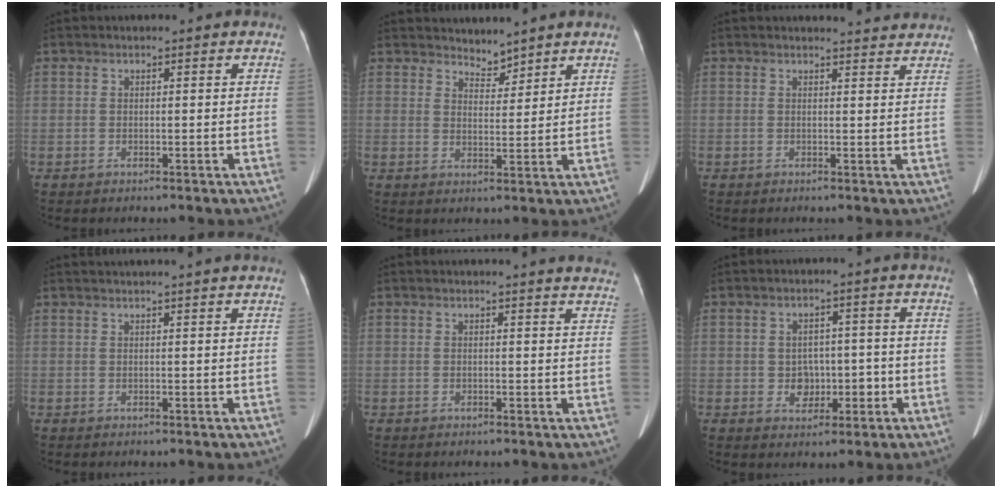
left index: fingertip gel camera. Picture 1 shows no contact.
{"total": 3.0, "force": [3.0, 0.6, 0.0], "torque": [-0.002, 0.003, 0.055]}
{"total": 4.9, "force": [4.8, 0.9, 0.6], "torque": [-0.006, 0.004, 0.044]}
{"total": 6.2, "force": [5.5, -0.8, 2.6], "torque": [-0.031, 0.031, 0.064]}
{"total": 10.1, "force": [9.8, 0.5, 2.5], "torque": [-0.016, -0.020, 0.083]}
{"total": 4.3, "force": [-1.0, 3.5, 2.4], "torque": [-0.033, 0.013, -0.006]}